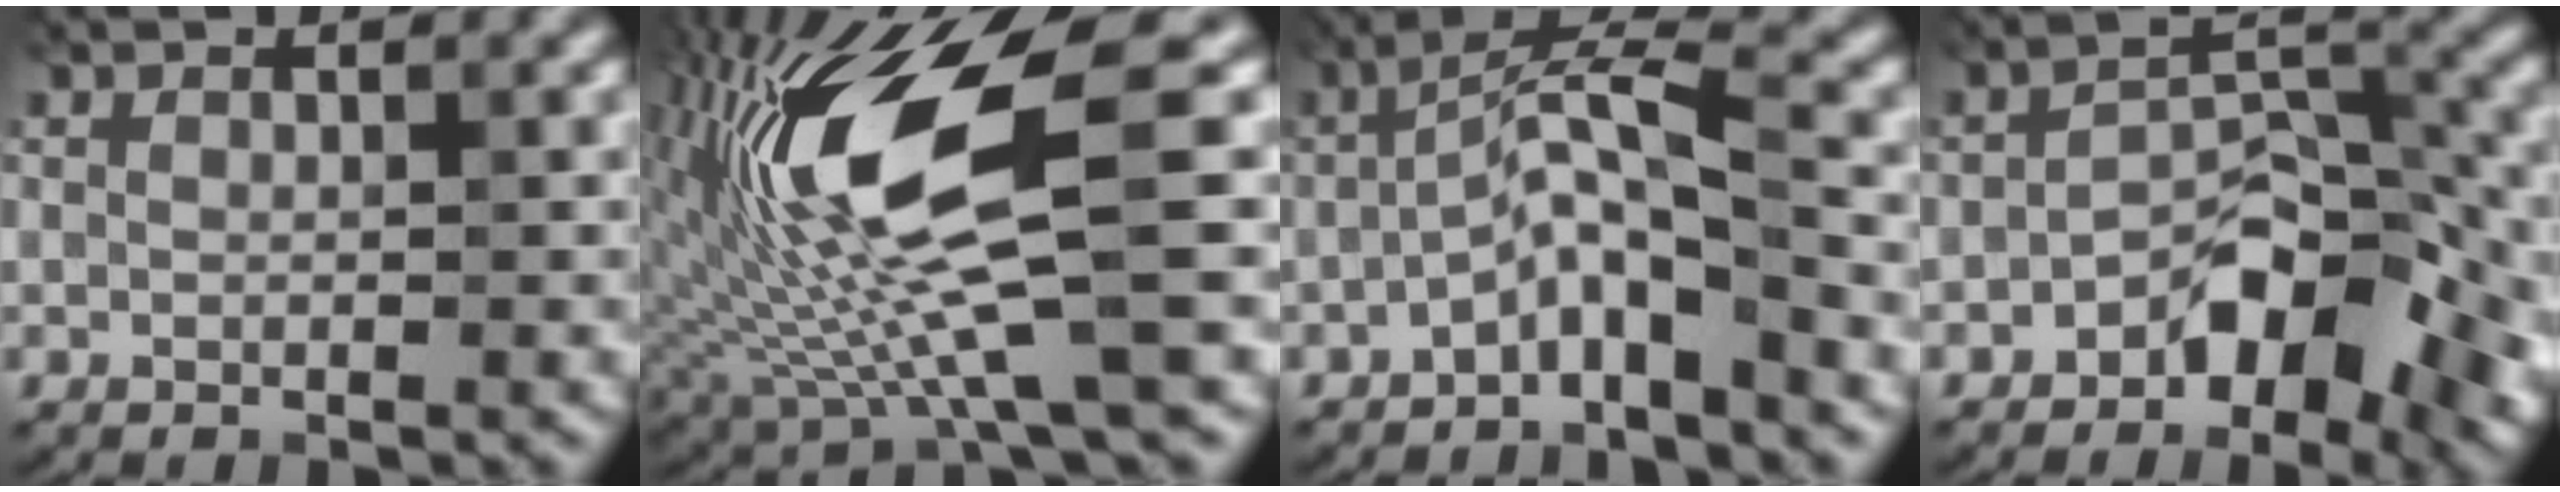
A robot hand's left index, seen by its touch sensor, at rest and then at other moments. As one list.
[{"total": 14.1, "force": [0.8, 3.6, 13.6], "torque": [-0.264, -0.005, 0.018]}, {"total": 4.5, "force": [-2.1, 0.7, 4.0], "torque": [-0.072, 0.021, -0.046]}, {"total": 6.4, "force": [-3.3, 3.1, 4.5], "torque": [-0.054, 0.013, -0.063]}]